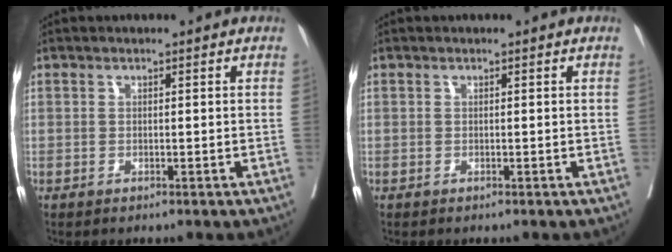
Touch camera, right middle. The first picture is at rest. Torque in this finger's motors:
{"motor_torque": [-0.29, -0.06, 0.10, 0.00]}